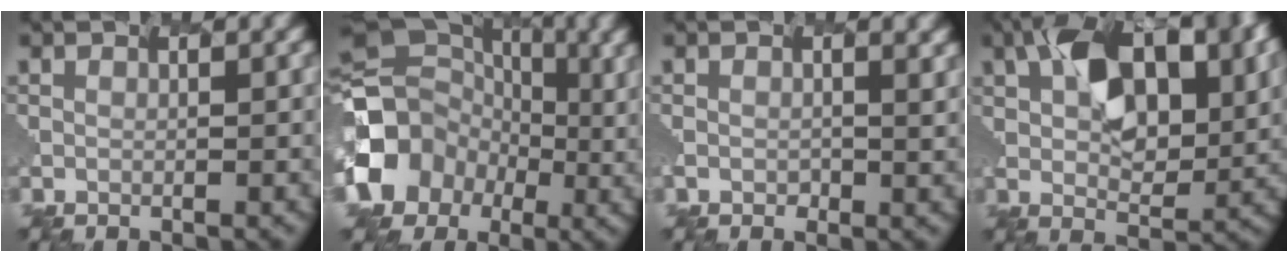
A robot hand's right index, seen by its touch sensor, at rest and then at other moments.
{"total": 8.7, "force": [-3.3, 7.8, 2.0], "torque": [-0.064, 0.010, -0.091]}
{"total": 1.2, "force": [0.0, -0.3, -1.1], "torque": [-0.003, 0.002, -0.015]}
{"total": 8.5, "force": [3.7, 4.7, 6.1], "torque": [-0.116, 0.020, 0.038]}